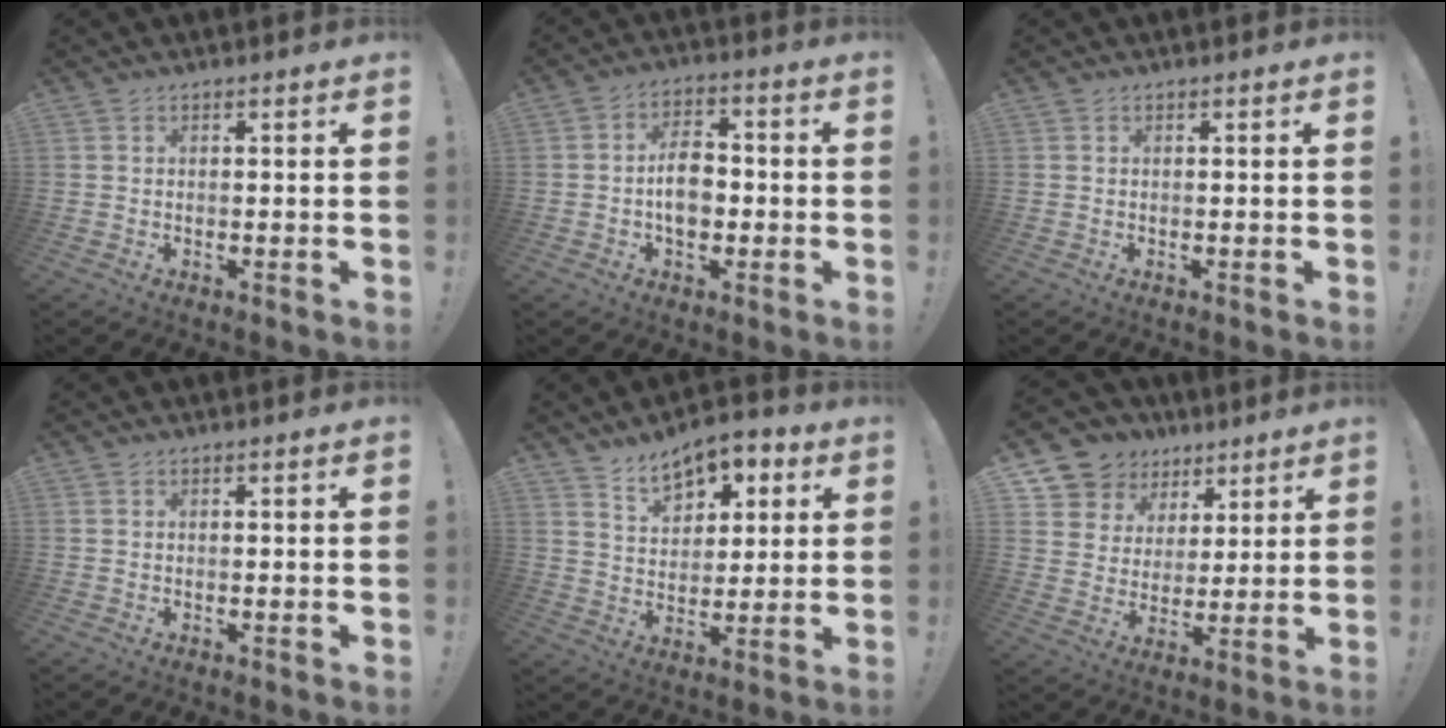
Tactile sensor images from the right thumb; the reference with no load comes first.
{"total": 9.1, "force": [-1.5, 6.3, 6.4], "torque": [-0.109, 0.015, -0.025]}
{"total": 0.0}
{"total": 0.0}
{"total": 10.2, "force": [6.9, 6.0, 4.6], "torque": [-0.072, -0.039, 0.130]}
{"total": 10.0, "force": [5.9, 7.9, 1.8], "torque": [-0.027, -0.046, 0.121]}